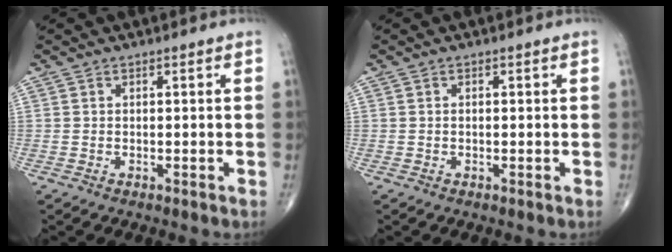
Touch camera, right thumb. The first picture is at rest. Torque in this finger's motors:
{"motor_torque": [0.28, -0.53, -0.30, -0.23, -0.01]}